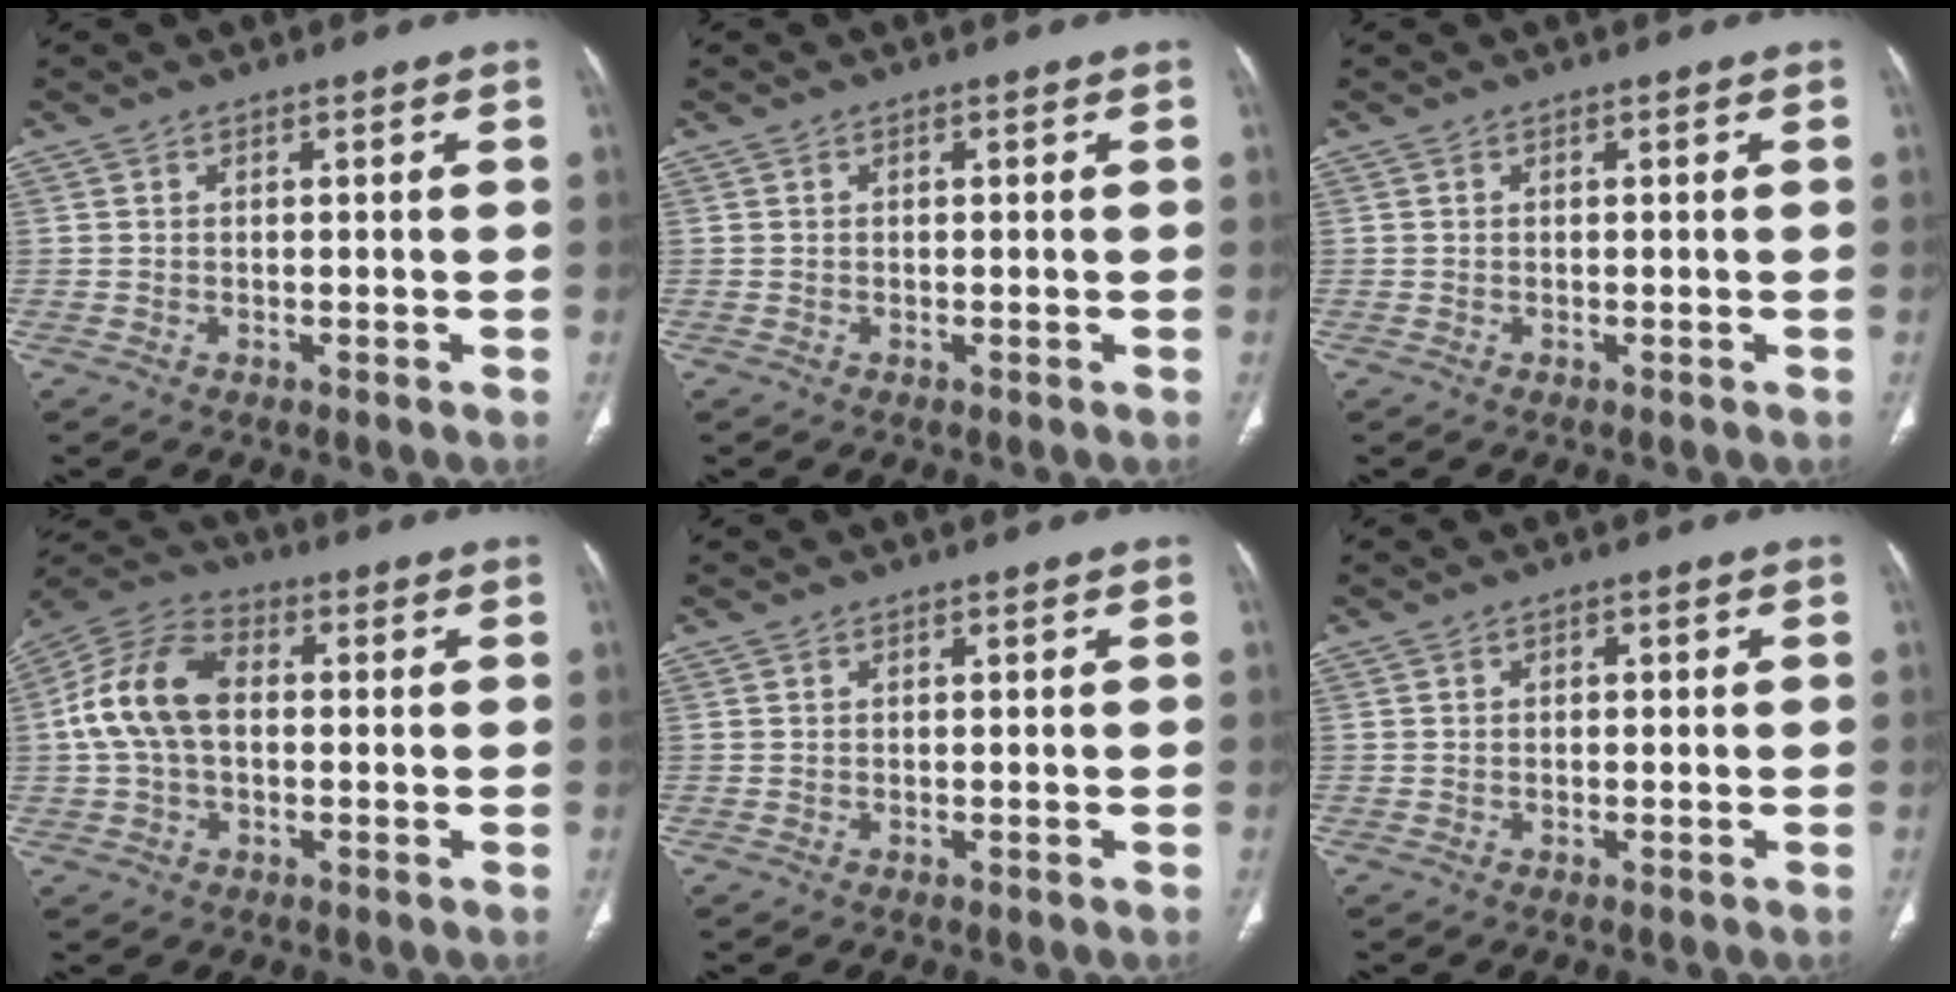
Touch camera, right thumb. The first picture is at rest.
{"total": 0.0}
{"total": 0.0}
{"total": 12.9, "force": [0.7, 8.4, 9.8], "torque": [-0.194, 0.032, 0.002]}
{"total": 0.0}
{"total": 0.9, "force": [0.1, 0.7, 0.6], "torque": [-0.008, 0.004, -0.001]}